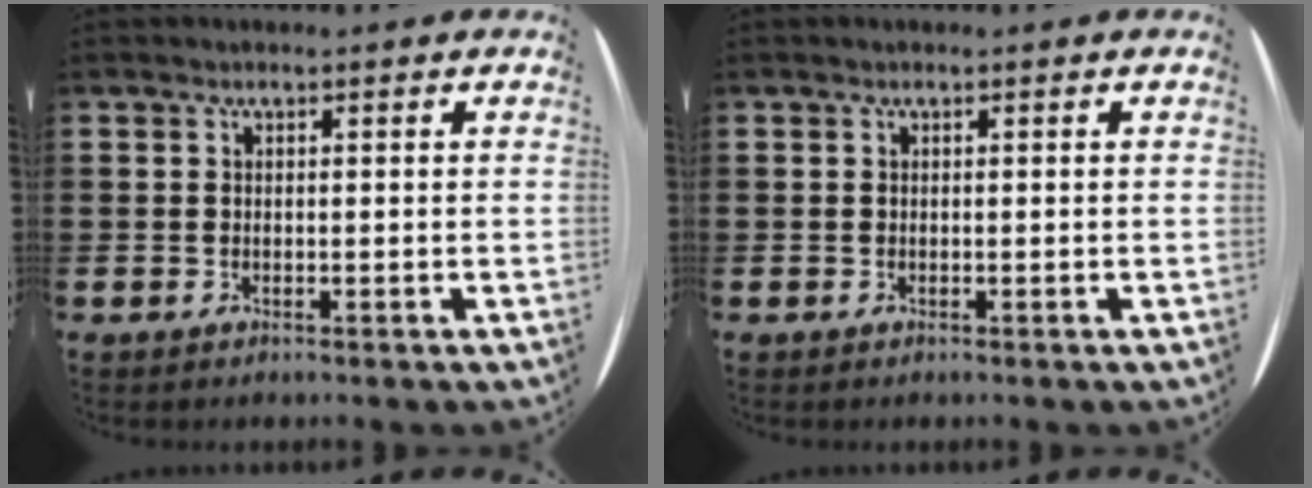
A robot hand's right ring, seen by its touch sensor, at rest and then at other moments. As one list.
[{"total": 0.0}]